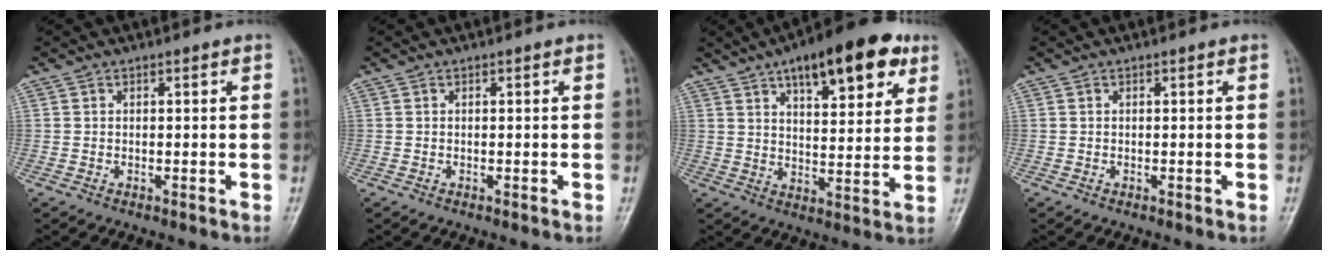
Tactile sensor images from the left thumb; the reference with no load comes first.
{"total": 0.0}
{"total": 17.9, "force": [9.6, 7.2, 13.3], "torque": [-0.155, -0.024, 0.139]}
{"total": 0.0}